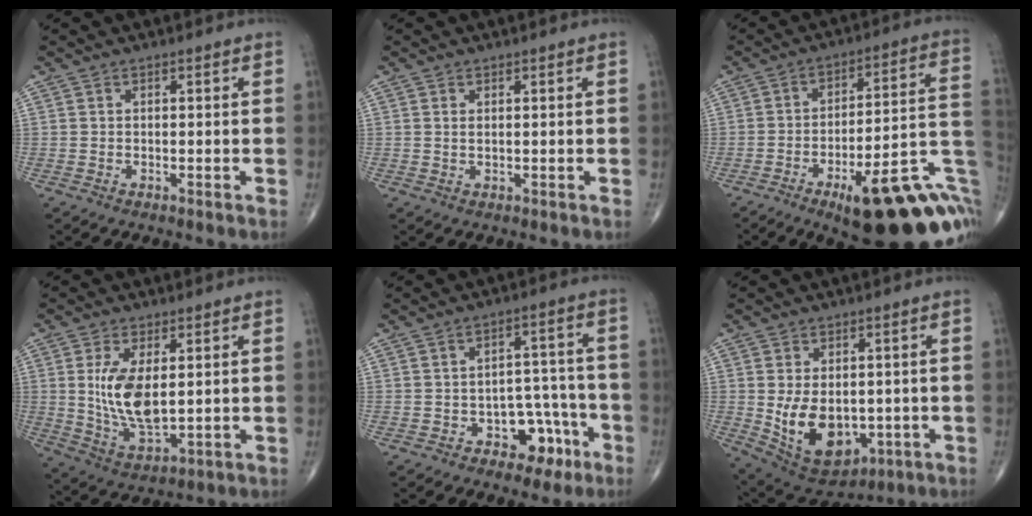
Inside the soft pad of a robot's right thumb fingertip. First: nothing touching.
{"total": 0.7, "force": [0.3, 0.3, 0.6], "torque": [-0.014, -0.001, 0.007]}
{"total": 26.6, "force": [-10.1, 8.5, 23.1], "torque": [-0.226, 0.052, -0.129]}
{"total": 11.0, "force": [1.6, 5.2, 9.5], "torque": [-0.178, -0.024, 0.043]}
{"total": 8.5, "force": [-4.2, 5.6, 4.8], "torque": [-0.022, 0.047, -0.054]}
{"total": 13.1, "force": [-1.6, 8.5, 9.9], "torque": [-0.138, -0.009, 0.005]}